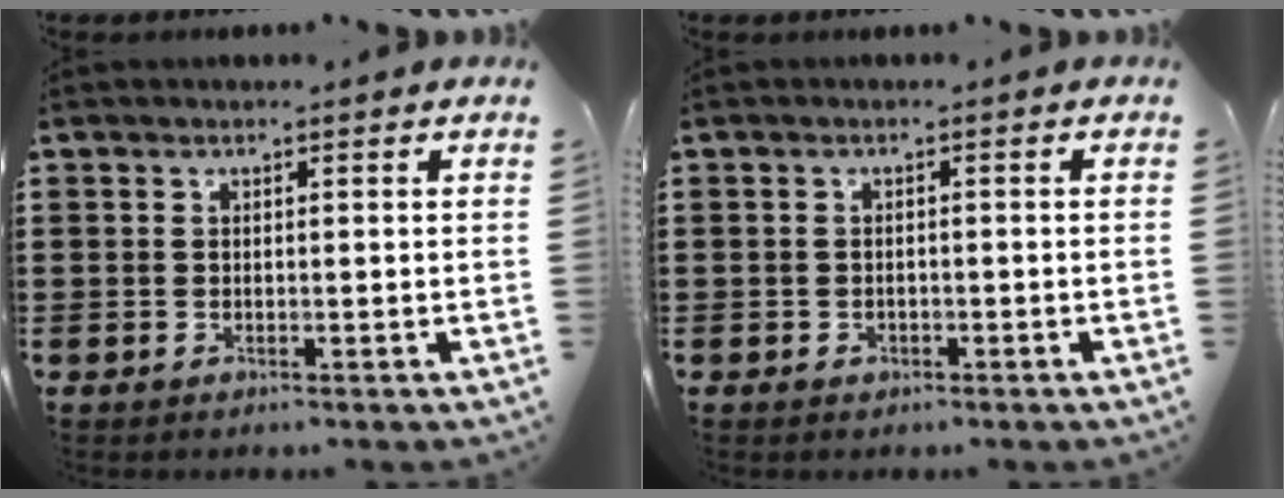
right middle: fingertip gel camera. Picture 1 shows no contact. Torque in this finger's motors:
{"motor_torque": [0.66, -0.18, 0.01, 0.02]}